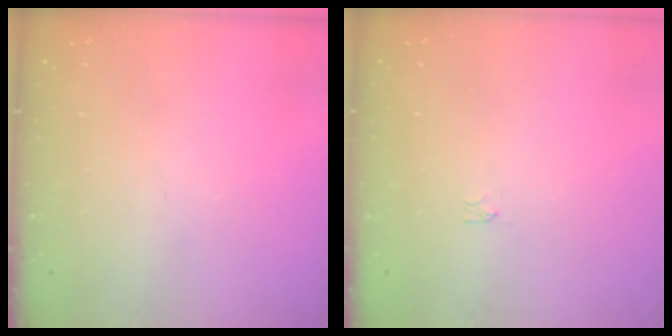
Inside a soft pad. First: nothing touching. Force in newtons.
{"total": 0.0}